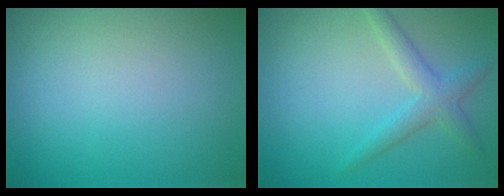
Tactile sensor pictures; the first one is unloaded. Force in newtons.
{"total": 2.6, "press": 2.6, "slide": 0.1}